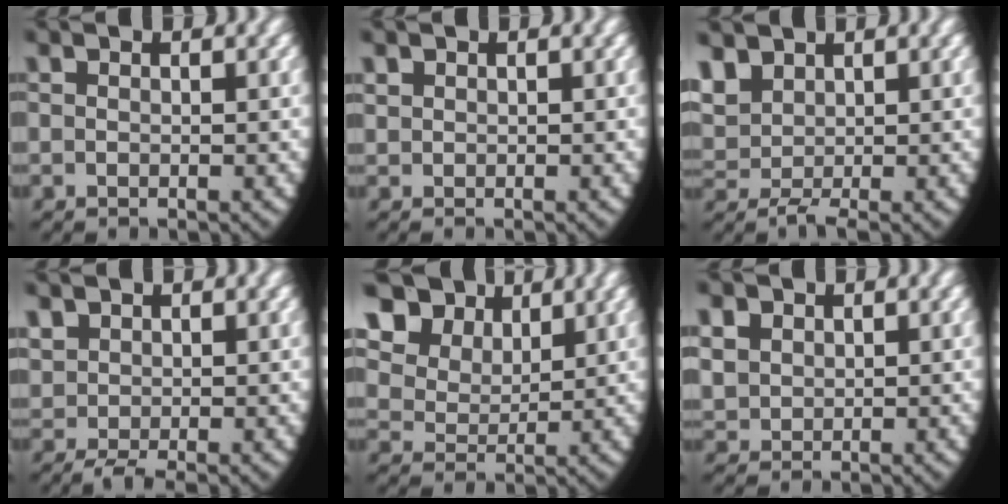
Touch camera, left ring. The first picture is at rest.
{"total": 0.9, "force": [0.4, 0.8, 0.3], "torque": [-0.020, -0.009, 0.017]}
{"total": 4.1, "force": [0.9, 3.2, 2.3], "torque": [-0.061, -0.015, 0.027]}
{"total": 2.7, "force": [-0.1, 2.1, 1.8], "torque": [-0.042, -0.016, 0.012]}
{"total": 10.5, "force": [5.1, 7.6, 5.0], "torque": [-0.108, 0.015, 0.072]}
{"total": 3.2, "force": [1.1, 2.7, 1.3], "torque": [-0.042, -0.009, 0.033]}